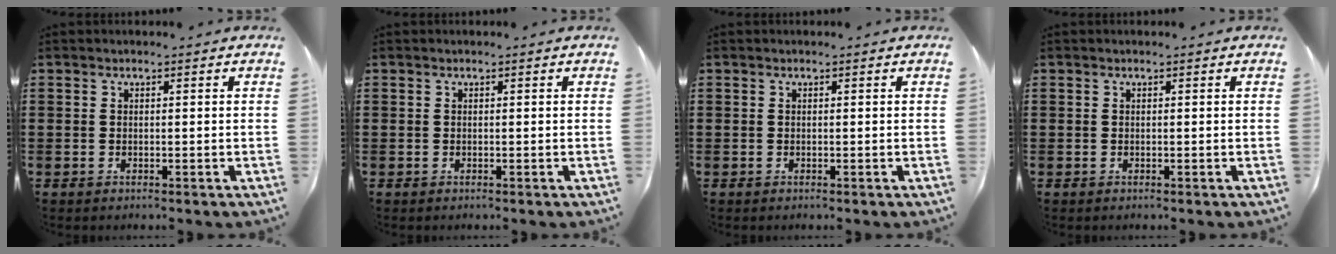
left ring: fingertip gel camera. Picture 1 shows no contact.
{"total": 0.0}
{"total": 0.0}
{"total": 0.0}